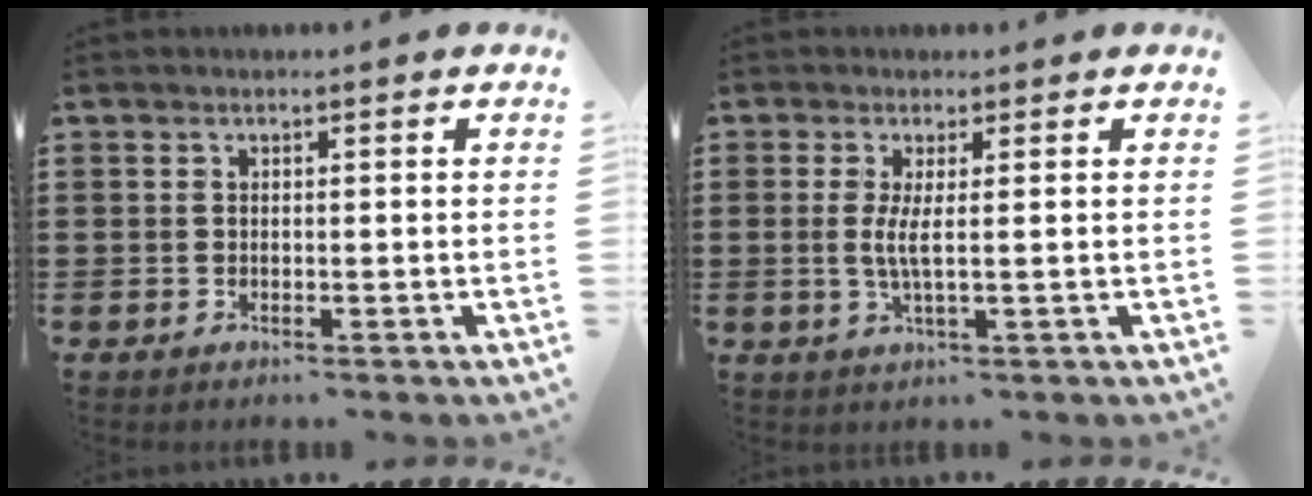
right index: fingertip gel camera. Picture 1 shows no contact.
{"total": 3.4, "force": [0.2, -0.2, 3.4], "torque": [-0.072, -0.013, 0.002]}